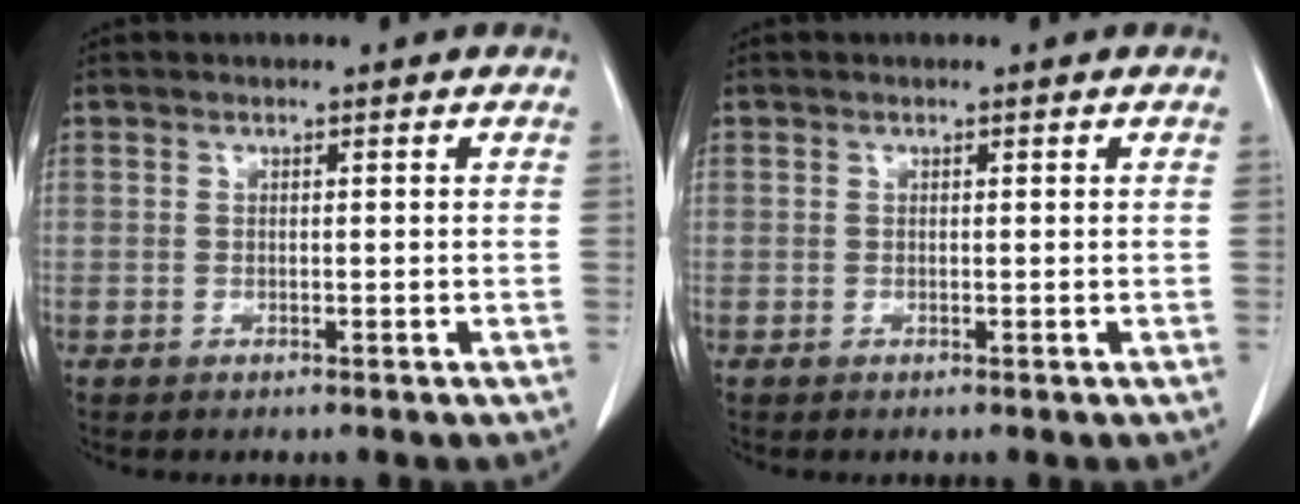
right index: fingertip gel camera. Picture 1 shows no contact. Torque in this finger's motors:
{"motor_torque": [0.03, -0.05, -0.01, 0.00]}